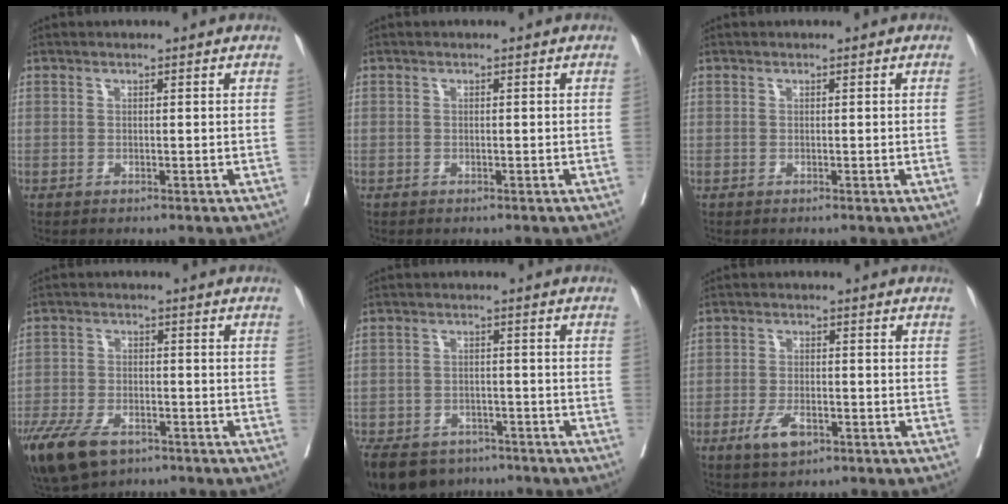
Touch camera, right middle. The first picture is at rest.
{"total": 0.6, "force": [-0.3, 0.5, -0.1], "torque": [0.000, 0.006, -0.007]}
{"total": 0.7, "force": [0.0, -0.3, 0.6], "torque": [-0.006, 0.001, -0.003]}
{"total": 12.6, "force": [-8.1, 6.3, 7.3], "torque": [-0.161, -0.017, -0.138]}
{"total": 13.7, "force": [-9.9, 8.1, 4.8], "torque": [-0.116, -0.013, -0.135]}
{"total": 4.6, "force": [-2.4, 1.9, 3.4], "torque": [-0.069, -0.003, -0.039]}